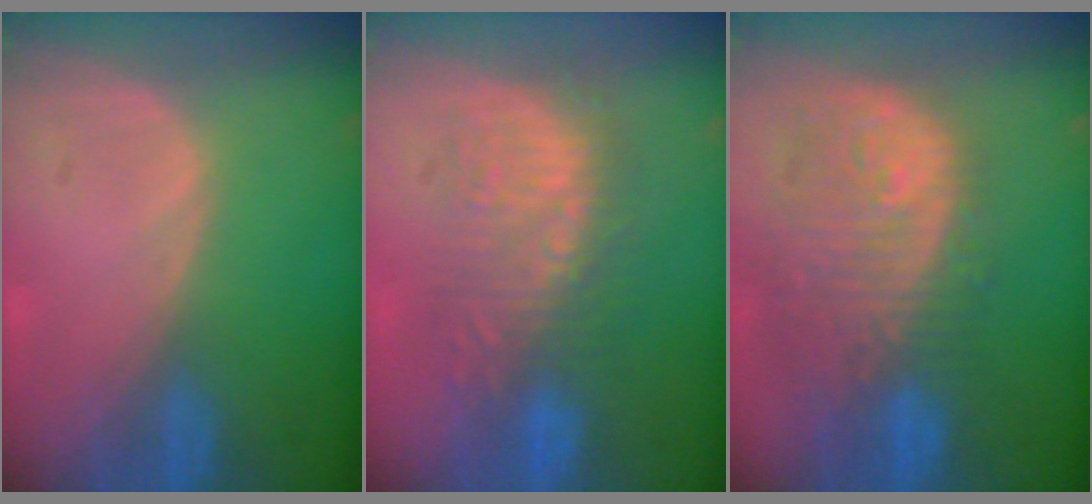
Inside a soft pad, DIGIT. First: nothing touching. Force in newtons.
{"total": 8.6, "press": 8.5, "slide": 1.5}
{"total": 12.0, "press": 10.7, "slide": 5.4}